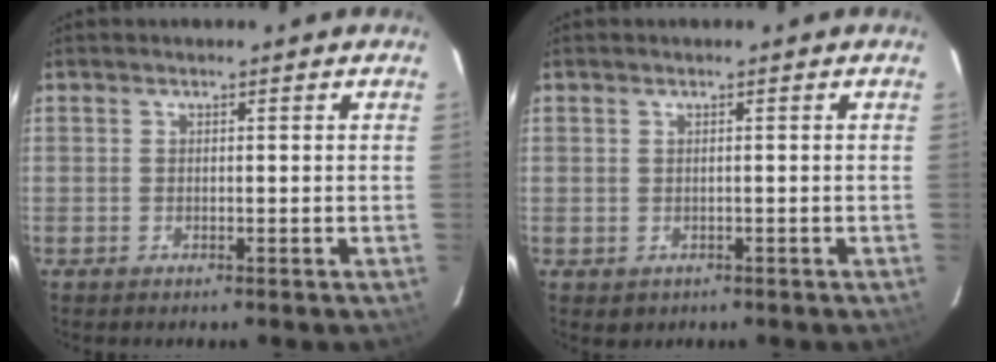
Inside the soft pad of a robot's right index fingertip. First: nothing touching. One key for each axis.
{"total": 1.3, "fx": -0.1, "fy": 1.2, "fz": 0.2, "tx": -0.001, "ty": -0.001, "tz": 0.003}